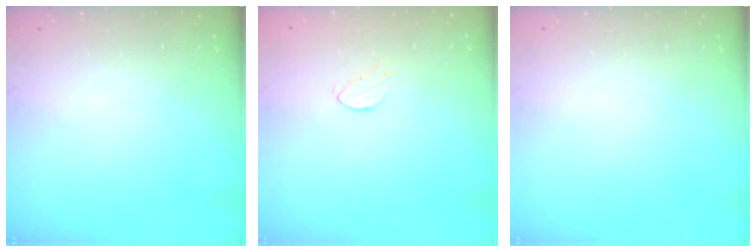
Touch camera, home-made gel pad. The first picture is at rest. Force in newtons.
{"total": 5.7, "press": 5.7, "slide": 0.5}
{"total": 0.0}